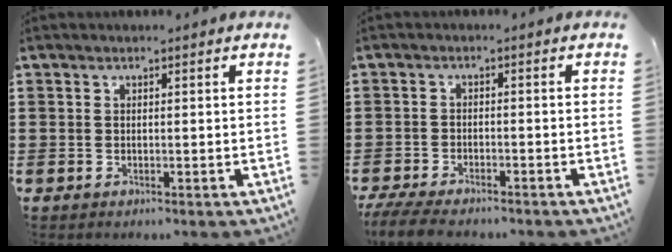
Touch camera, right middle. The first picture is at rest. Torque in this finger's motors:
{"motor_torque": [0.71, -0.17, 0.44, 0.13]}